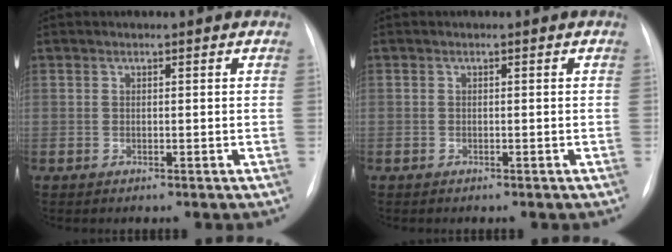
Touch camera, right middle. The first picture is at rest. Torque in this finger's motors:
{"motor_torque": [1.06, -1.08, 0.65, 0.01]}